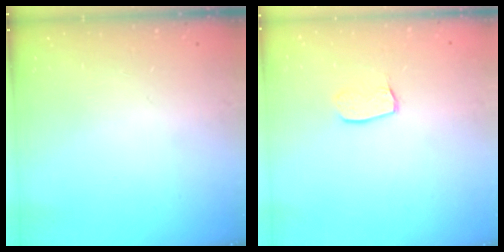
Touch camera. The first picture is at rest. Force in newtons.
{"total": 6.4, "press": 6.4, "slide": 0.1}